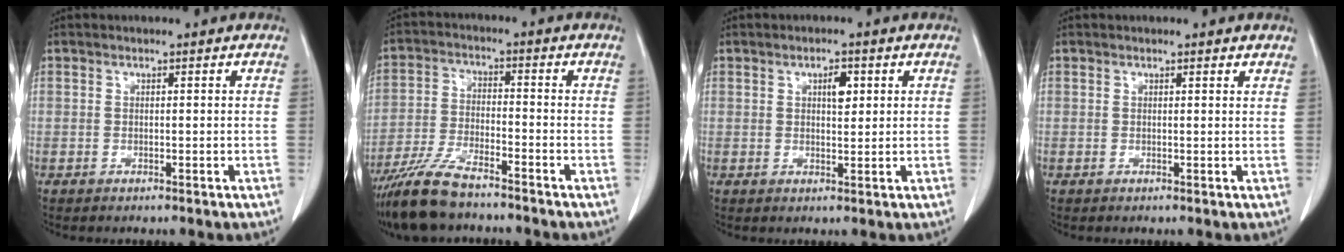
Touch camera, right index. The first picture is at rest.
{"total": 9.7, "force": [-8.1, 1.8, 5.1], "torque": [-0.106, -0.024, -0.153]}
{"total": 2.7, "force": [1.0, 1.1, 2.3], "torque": [-0.038, 0.000, 0.017]}
{"total": 1.2, "force": [1.2, 0.2, 0.3], "torque": [-0.010, -0.001, 0.008]}